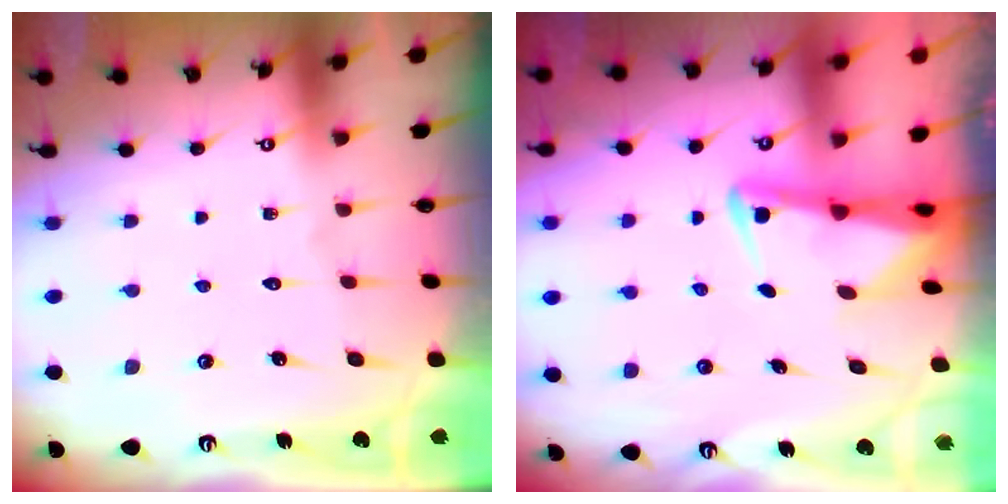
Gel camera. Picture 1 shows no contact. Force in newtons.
{"total": 2.8, "press": 2.7, "slide": 0.6}